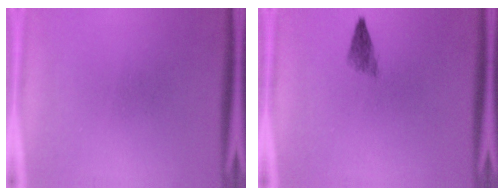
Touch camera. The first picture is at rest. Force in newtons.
{"total": 1.9}